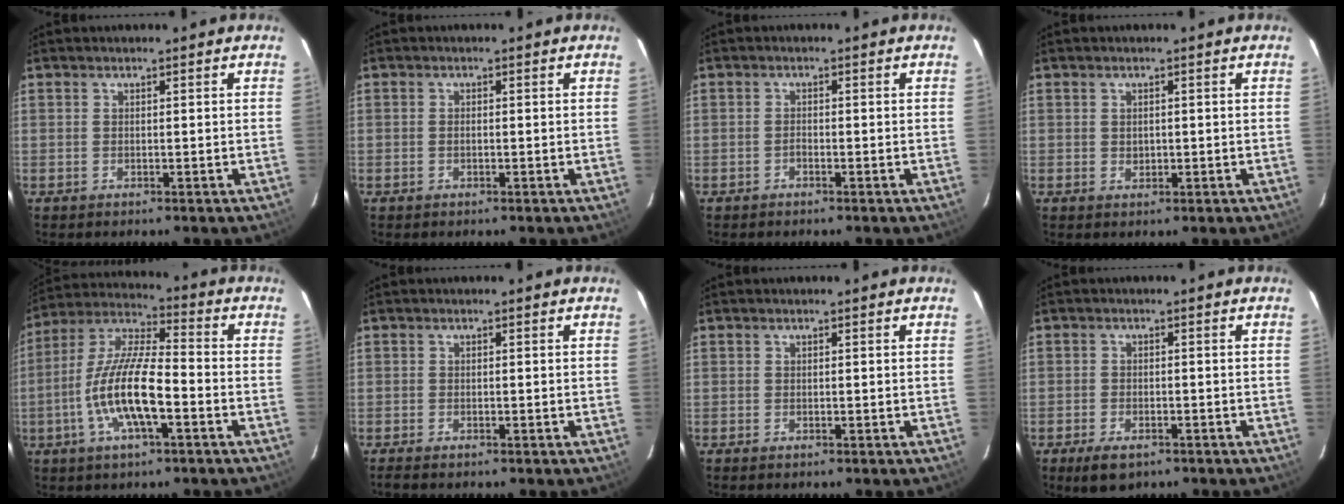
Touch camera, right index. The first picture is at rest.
{"total": 0.6, "force": [-0.2, 0.4, 0.4], "torque": [-0.009, 0.002, -0.005]}
{"total": 0.7, "force": [-0.6, 0.3, 0.2], "torque": [-0.004, 0.002, -0.013]}
{"total": 1.2, "force": [0.1, 1.1, 0.5], "torque": [-0.005, 0.001, 0.003]}
{"total": 14.1, "force": [-4.7, 3.7, 12.8], "torque": [-0.260, -0.004, -0.093]}
{"total": 1.8, "force": [-1.6, 0.4, 0.7], "torque": [-0.019, -0.008, -0.028]}
{"total": 0.0}
{"total": 5.4, "force": [-3.6, 2.6, 3.0], "torque": [-0.070, -0.013, -0.058]}